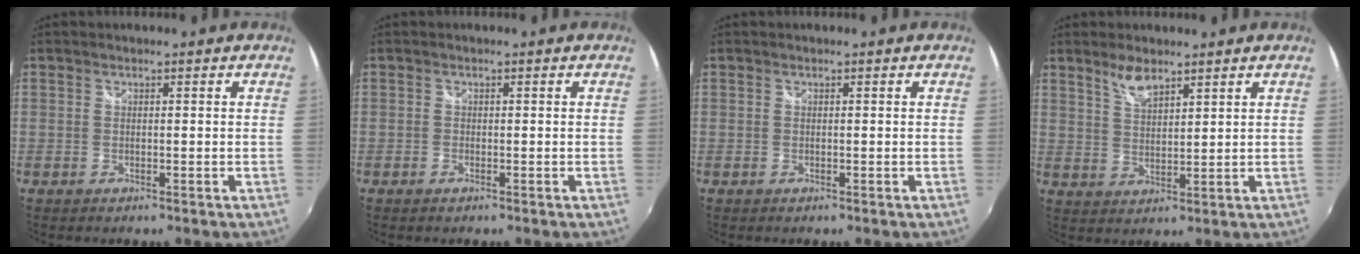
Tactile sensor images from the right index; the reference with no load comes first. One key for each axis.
{"total": 0.7, "fx": -0.5, "fy": 0.4, "fz": 0.1, "tx": -0.004, "ty": -0.003, "tz": -0.012}
{"total": 0.0}
{"total": 4.7, "fx": 3.6, "fy": 1.5, "fz": 2.6, "tx": -0.048, "ty": 0.001, "tz": 0.069}